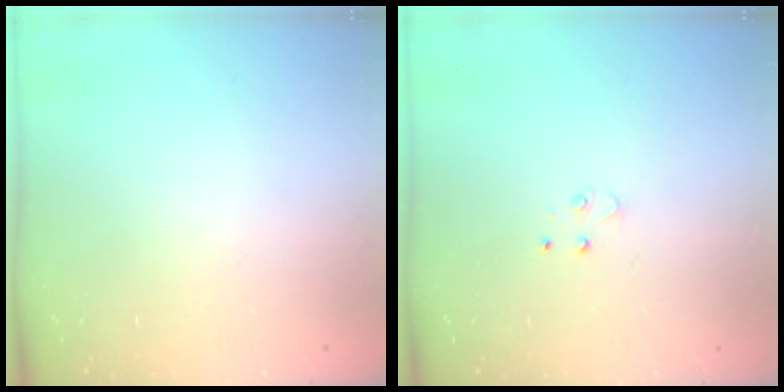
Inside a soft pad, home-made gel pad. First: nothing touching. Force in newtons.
{"total": 3.5, "press": 3.5, "slide": 0.3}